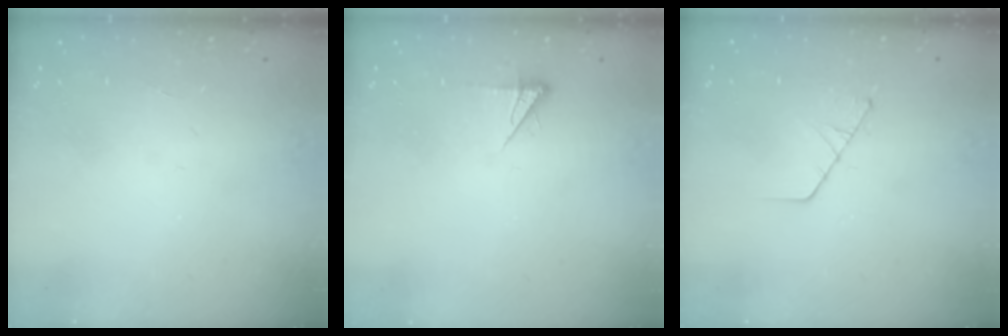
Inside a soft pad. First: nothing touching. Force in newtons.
{"total": 3.9, "press": 3.9, "slide": 0.5}
{"total": 3.2, "press": 3.2, "slide": 0.2}